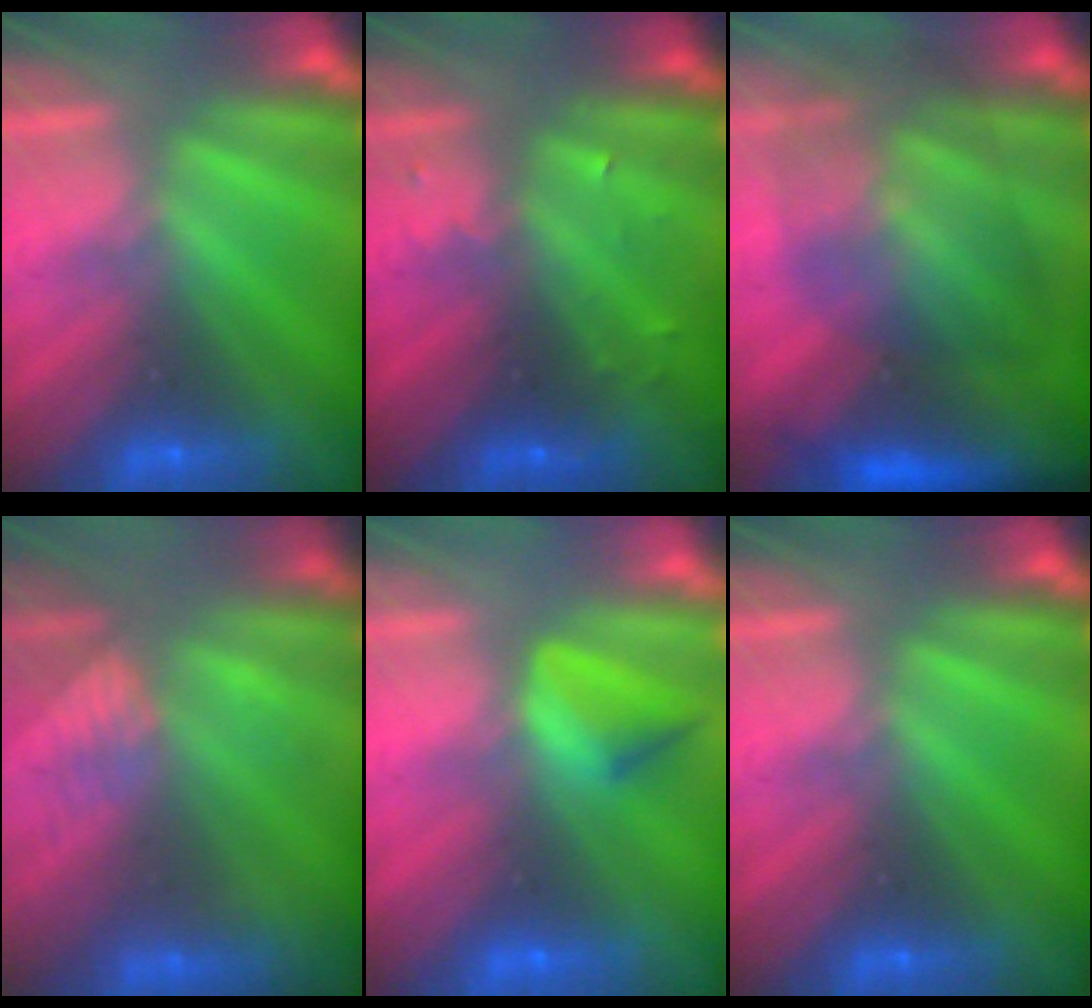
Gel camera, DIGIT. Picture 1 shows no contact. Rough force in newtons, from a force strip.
{"total": 2.9}
{"total": 7.9}
{"total": 3.4}
{"total": 4.4}
{"total": 0.0}